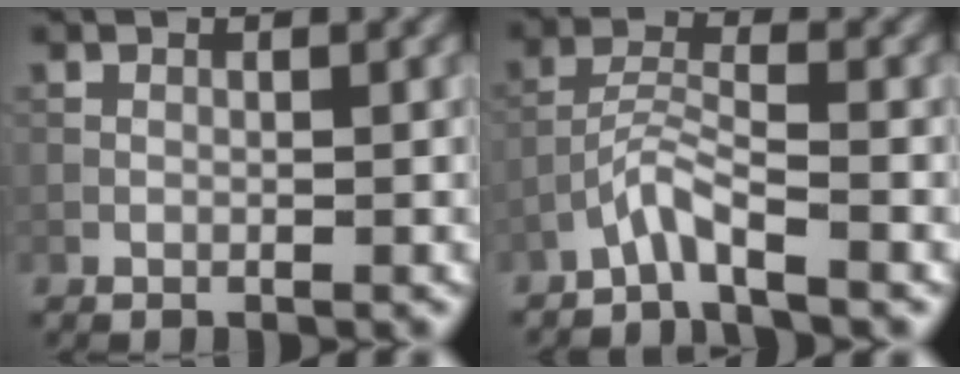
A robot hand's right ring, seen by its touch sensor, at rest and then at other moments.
{"total": 2.7, "force": [-2.2, 0.0, 1.5], "torque": [-0.032, 0.010, -0.052]}